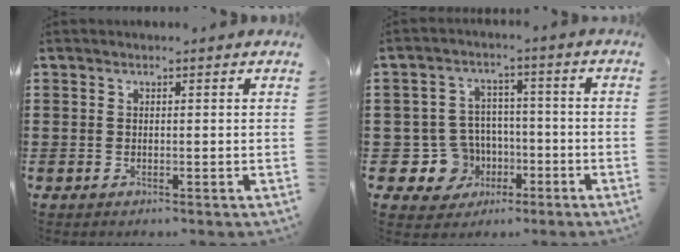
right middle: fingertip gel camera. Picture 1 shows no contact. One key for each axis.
{"total": 7.9, "fx": -2.1, "fy": 7.3, "fz": 2.2, "tx": -0.071, "ty": 0.009, "tz": -0.032}